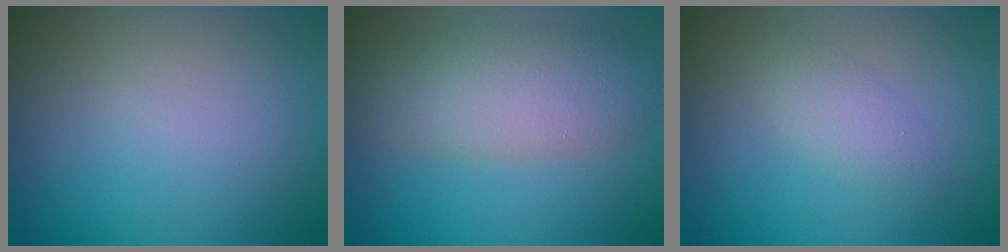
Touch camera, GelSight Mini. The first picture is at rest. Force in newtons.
{"total": 6.3, "press": 6.3, "slide": 0.4}
{"total": 2.2, "press": 2.2, "slide": 0.0}